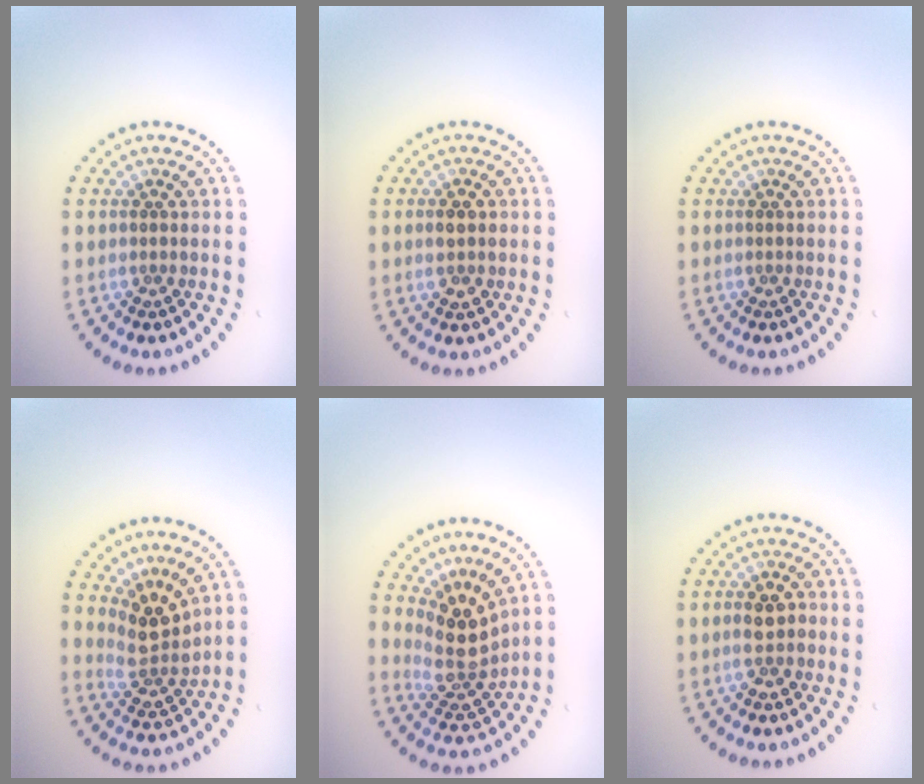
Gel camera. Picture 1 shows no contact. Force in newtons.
{"total": 1.9, "press": 1.9, "slide": 0.2}
{"total": 0.0}
{"total": 3.3, "press": 2.4, "slide": 2.3}
{"total": 4.1, "press": 3.1, "slide": 2.6}
{"total": 1.9, "press": 1.8, "slide": 0.5}